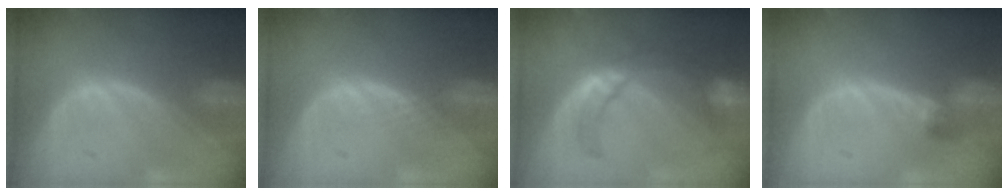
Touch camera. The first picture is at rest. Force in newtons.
{"total": 0.7, "press": 0.6, "slide": 0.3}
{"total": 7.7, "press": 7.3, "slide": 2.4}
{"total": 2.6, "press": 2.6, "slide": 0.6}